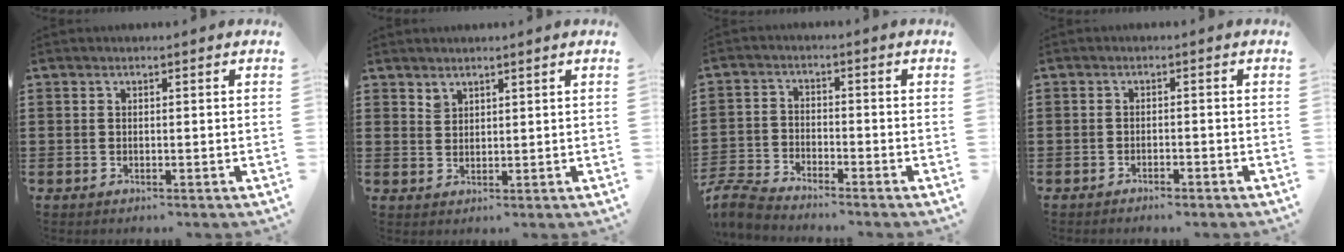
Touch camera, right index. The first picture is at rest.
{"total": 1.8, "force": [1.7, 0.7, 0.1], "torque": [-0.004, 0.001, 0.034]}
{"total": 4.4, "force": [-4.3, 0.4, 0.7], "torque": [-0.035, -0.006, -0.093]}
{"total": 1.1, "force": [-1.1, 0.0, 0.2], "torque": [-0.008, 0.000, -0.022]}